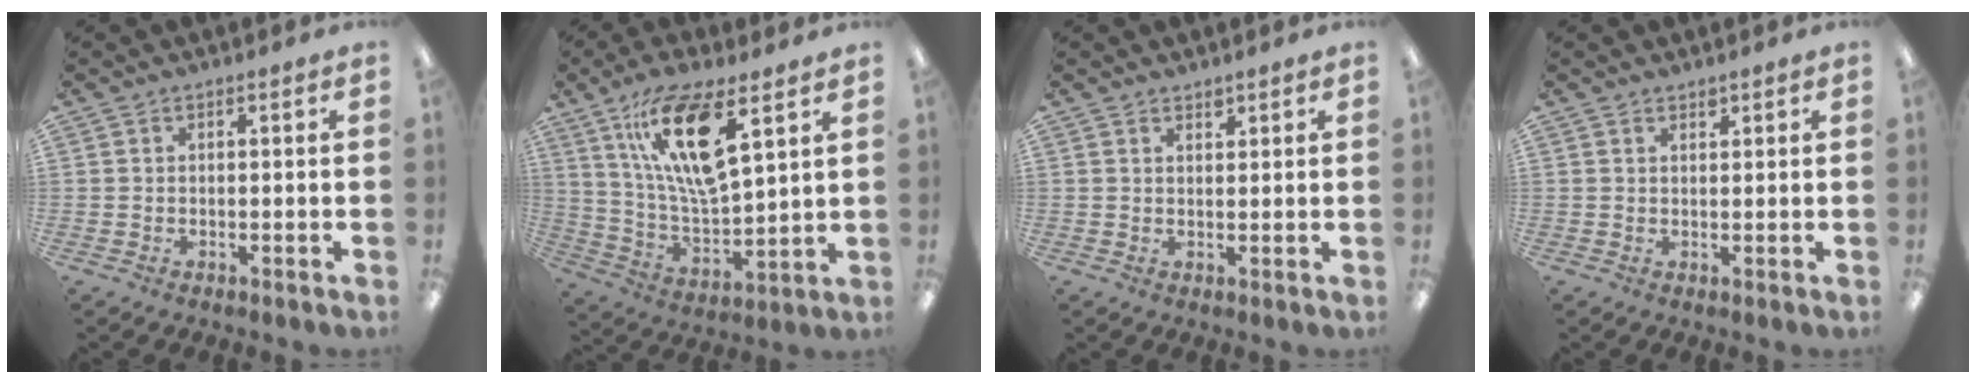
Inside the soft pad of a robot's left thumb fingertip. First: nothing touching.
{"total": 17.1, "force": [9.8, 5.3, 13.0], "torque": [-0.257, -0.036, 0.163]}
{"total": 1.5, "force": [1.4, 0.5, 0.4], "torque": [-0.001, -0.005, 0.024]}
{"total": 1.2, "force": [1.1, 0.3, 0.3], "torque": [-0.008, -0.001, 0.021]}